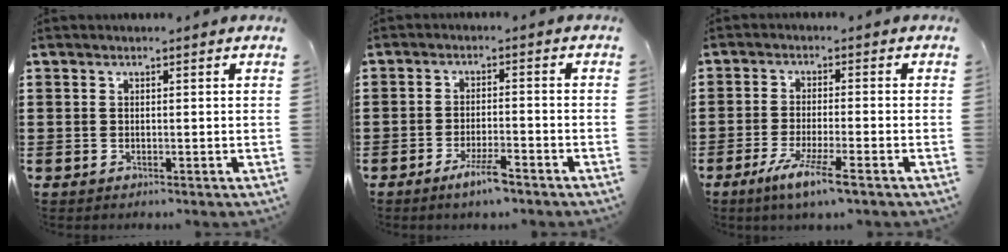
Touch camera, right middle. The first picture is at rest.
{"total": 4.2, "force": [-2.9, 0.6, 3.0], "torque": [-0.061, -0.003, -0.053]}
{"total": 5.4, "force": [-3.6, 0.0, 4.1], "torque": [-0.086, -0.015, -0.065]}